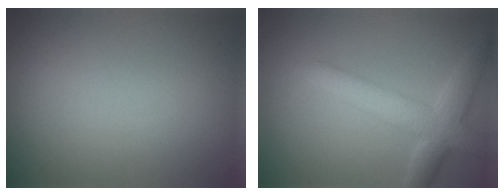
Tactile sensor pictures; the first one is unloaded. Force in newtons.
{"total": 5.1, "press": 5.1, "slide": 0.5}